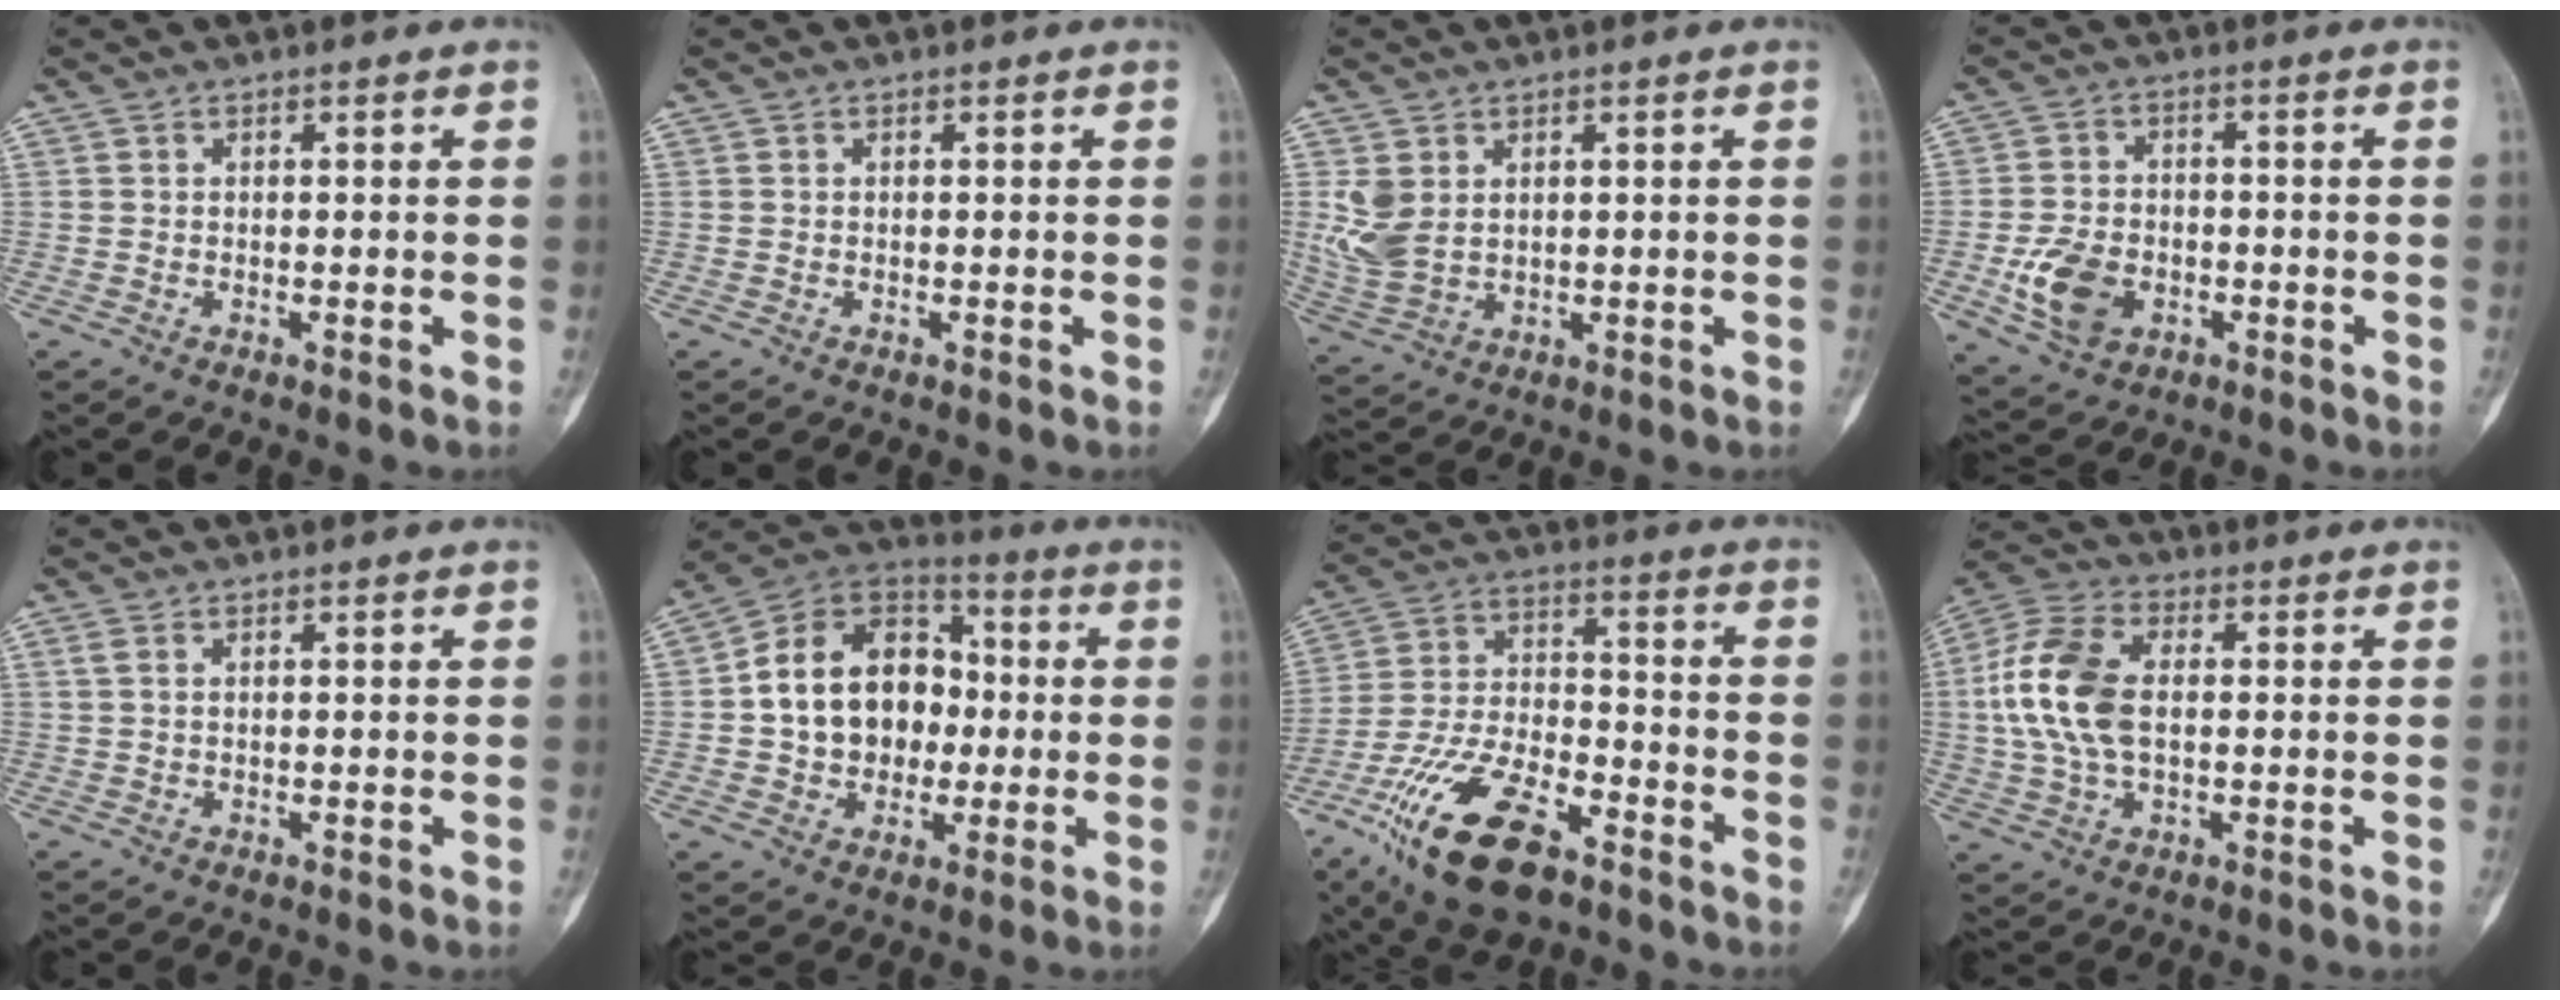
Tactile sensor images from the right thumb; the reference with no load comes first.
{"total": 0.0}
{"total": 6.8, "force": [1.8, 4.9, 4.4], "torque": [-0.095, -0.006, 0.053]}
{"total": 9.3, "force": [-2.7, 6.6, 6.0], "torque": [-0.101, 0.009, -0.044]}
{"total": 1.5, "force": [0.6, 0.8, 1.0], "torque": [-0.030, 0.006, 0.018]}
{"total": 17.8, "force": [0.0, 13.7, 11.2], "torque": [-0.140, 0.031, -0.003]}
{"total": 19.2, "force": [-11.0, 8.5, 13.3], "torque": [-0.257, 0.047, -0.198]}
{"total": 14.5, "force": [0.9, 8.7, 11.6], "torque": [-0.245, 0.018, 0.013]}